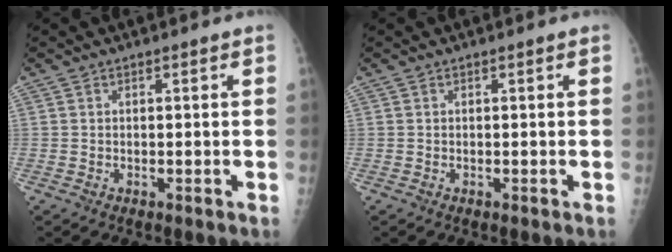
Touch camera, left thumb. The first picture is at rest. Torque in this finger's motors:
{"motor_torque": [0.00, 0.00, 0.00, 0.00, 0.00]}